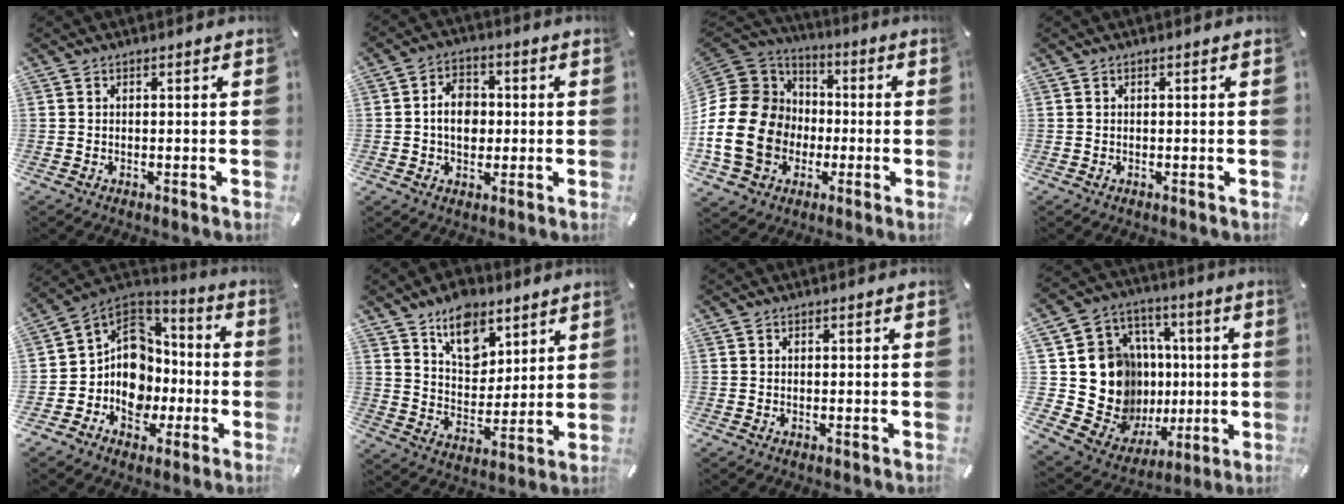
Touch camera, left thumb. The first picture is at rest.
{"total": 7.3, "force": [-0.2, 5.7, 4.6], "torque": [-0.082, 0.007, -0.005]}
{"total": 22.5, "force": [-4.7, 18.8, 11.5], "torque": [-0.246, 0.028, -0.067]}
{"total": 0.0}
{"total": 12.5, "force": [-1.9, 11.6, 4.1], "torque": [-0.092, -0.013, -0.028]}
{"total": 11.7, "force": [7.7, 7.5, 4.5], "torque": [-0.066, -0.049, 0.139]}
{"total": 0.0}
{"total": 20.9, "force": [0.9, 18.5, 9.7], "torque": [-0.177, -0.031, 0.061]}